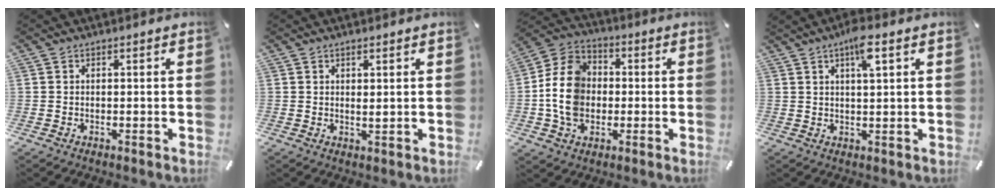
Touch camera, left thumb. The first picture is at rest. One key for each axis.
{"total": 1.5, "fx": 0.8, "fy": 0.0, "fz": 1.2, "tx": -0.026, "ty": -0.003, "tz": 0.014}
{"total": 12.5, "fx": -1.3, "fy": 10.4, "fz": 6.8, "tx": -0.168, "ty": 0.022, "tz": -0.024}
{"total": 5.9, "fx": 3.0, "fy": 1.2, "fz": 4.9, "tx": -0.088, "ty": -0.001, "tz": 0.047}